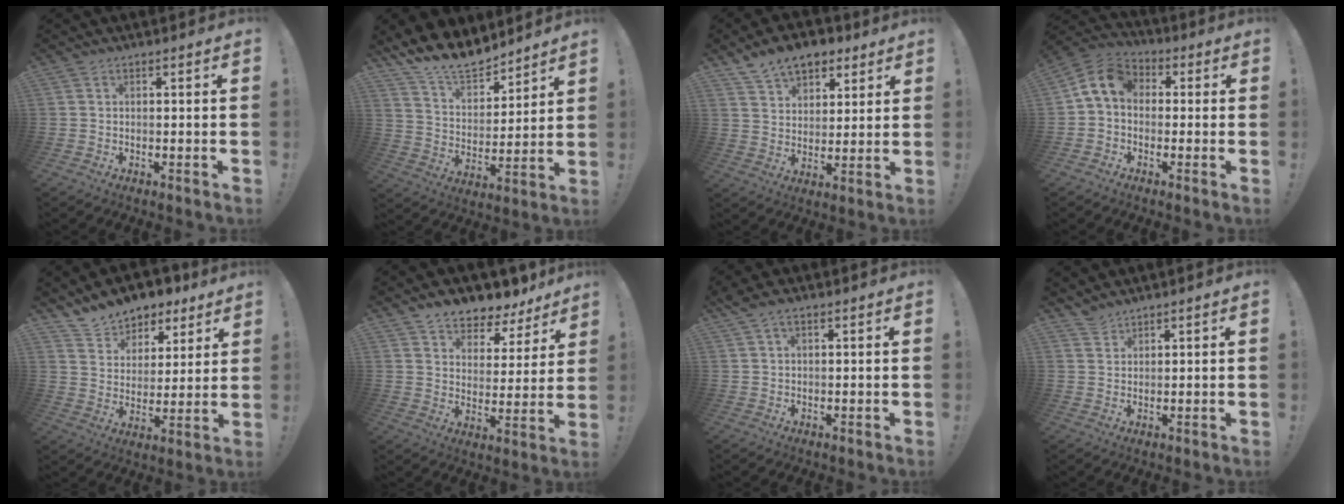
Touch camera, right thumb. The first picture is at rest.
{"total": 13.3, "force": [11.7, 4.9, 3.8], "torque": [-0.086, -0.094, 0.219]}
{"total": 10.6, "force": [7.4, 6.5, 4.1], "torque": [-0.067, -0.038, 0.142]}
{"total": 8.3, "force": [0.5, 6.3, 5.4], "torque": [-0.101, 0.019, 0.015]}
{"total": 10.5, "force": [9.2, 4.9, 1.0], "torque": [-0.032, -0.078, 0.174]}
{"total": 6.7, "force": [5.8, 3.2, 1.2], "torque": [-0.023, -0.057, 0.108]}
{"total": 7.6, "force": [4.6, 3.3, 5.0], "torque": [-0.087, -0.014, 0.089]}
{"total": 2.9, "force": [2.7, 0.9, 0.6], "torque": [-0.016, -0.014, 0.052]}